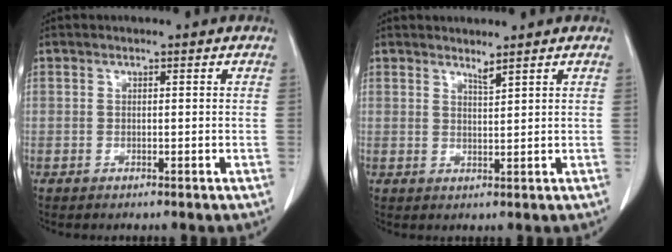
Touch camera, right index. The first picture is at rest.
{"total": 1.5, "force": [1.4, -0.3, 0.5], "torque": [-0.009, -0.011, 0.026]}